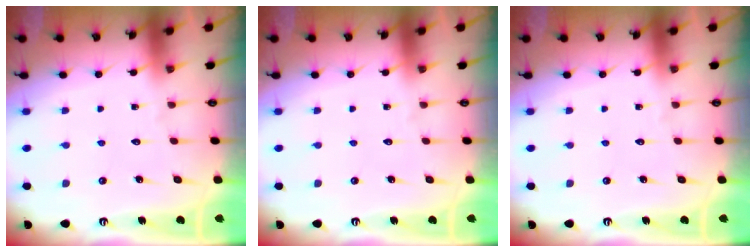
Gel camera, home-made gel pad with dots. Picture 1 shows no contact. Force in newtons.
{"total": 0.0}
{"total": 0.0}